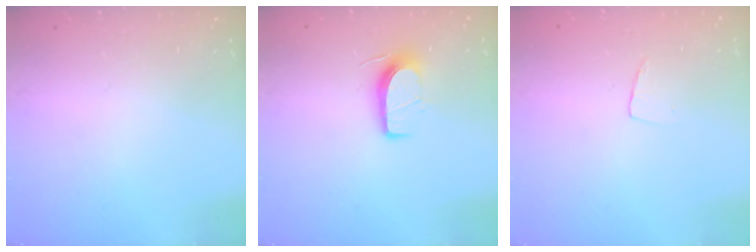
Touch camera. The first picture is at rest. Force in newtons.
{"total": 8.0, "press": 7.9, "slide": 1.0}
{"total": 3.3, "press": 3.3, "slide": 0.2}